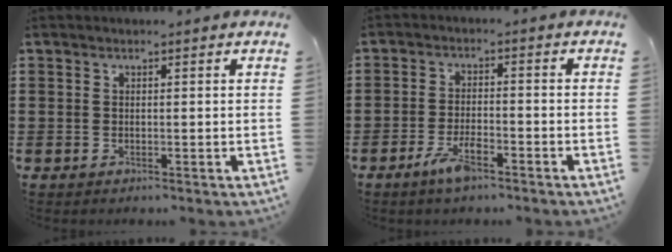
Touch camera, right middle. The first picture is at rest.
{"total": 4.8, "force": [-3.1, 1.3, 3.5], "torque": [-0.076, 0.001, -0.059]}